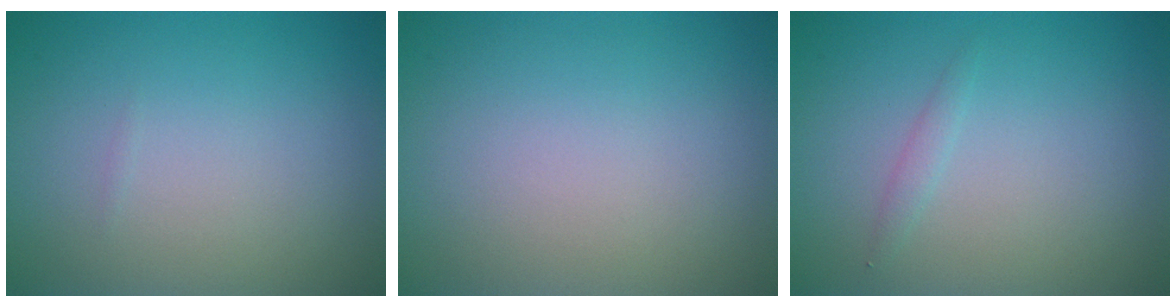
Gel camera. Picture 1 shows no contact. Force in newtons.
{"total": 0.0}
{"total": 0.8, "press": 0.8, "slide": 0.0}